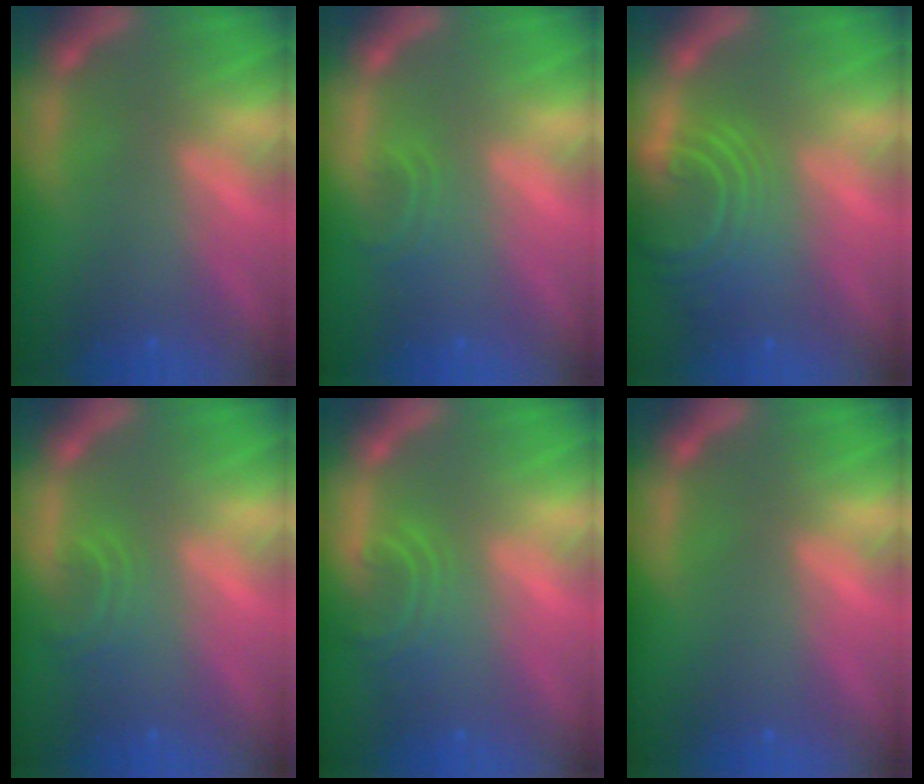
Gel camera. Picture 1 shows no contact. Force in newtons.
{"total": 1.9}
{"total": 7.6}
{"total": 2.4}
{"total": 3.5}
{"total": 0.0}